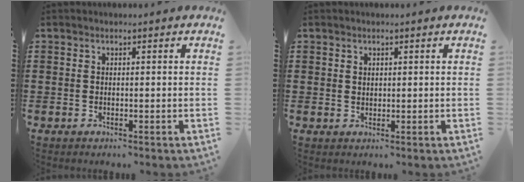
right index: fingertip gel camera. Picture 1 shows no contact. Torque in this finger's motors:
{"motor_torque": [-0.29, 0.55, 0.02, -0.01]}